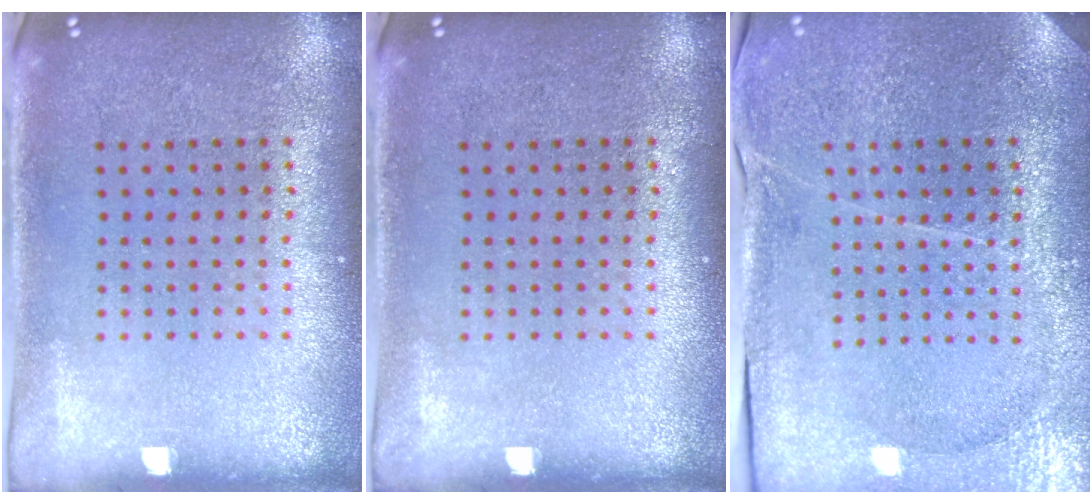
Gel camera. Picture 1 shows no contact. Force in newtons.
{"total": 0.0}
{"total": 3.7, "press": 3.5, "slide": 1.0}